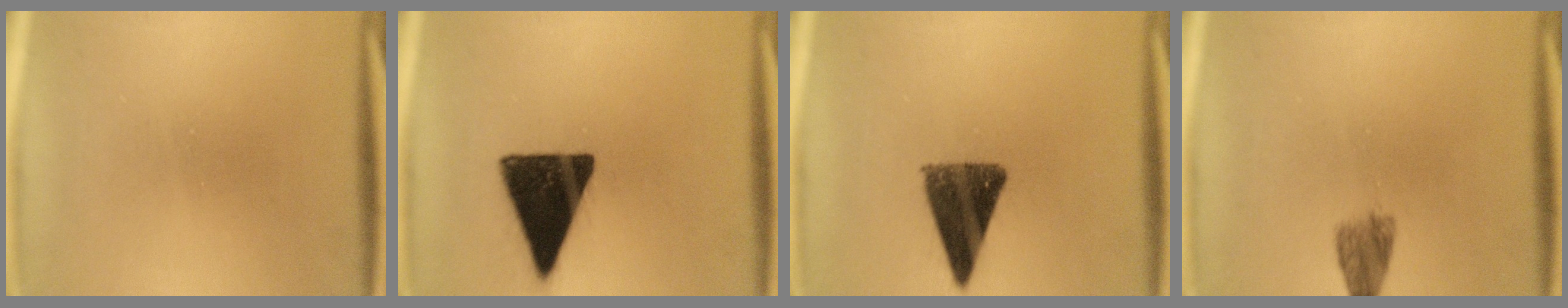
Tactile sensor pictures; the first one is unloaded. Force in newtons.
{"total": 16.3}
{"total": 10.9}
{"total": 2.1}